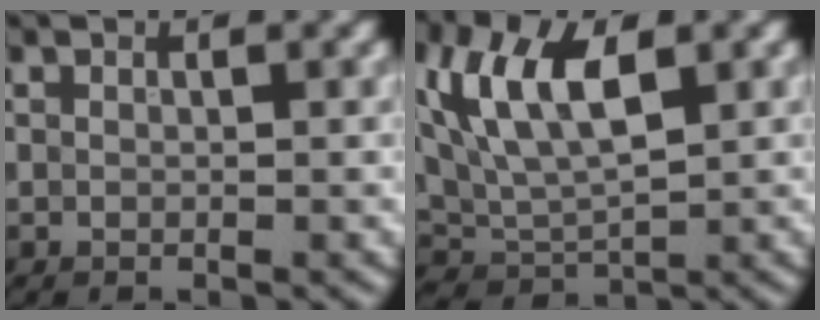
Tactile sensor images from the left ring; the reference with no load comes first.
{"total": 7.3, "force": [2.1, 3.7, 5.9], "torque": [-0.116, 0.009, 0.037]}